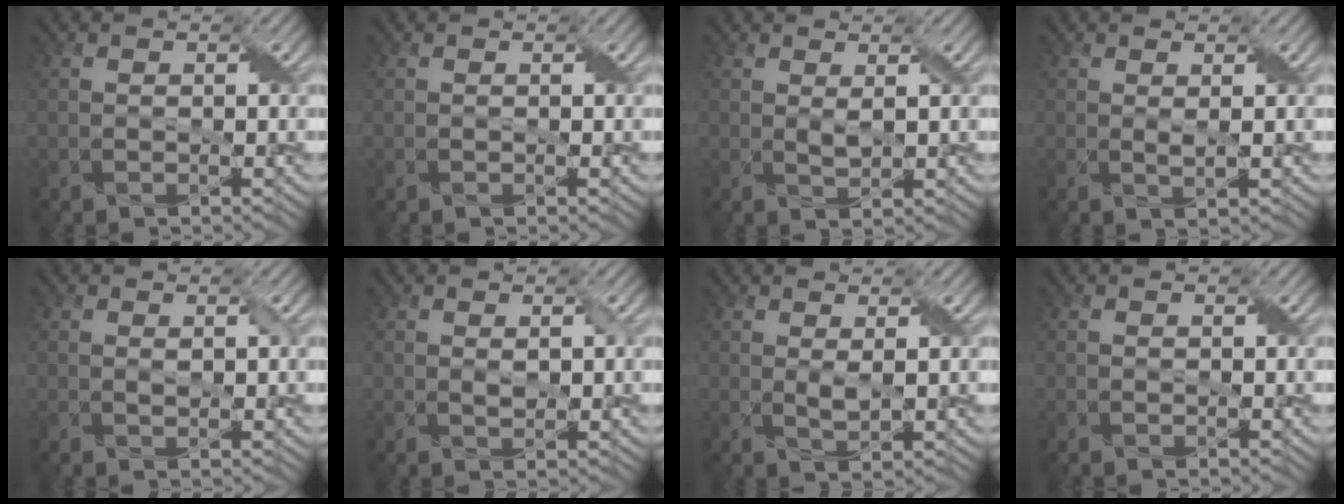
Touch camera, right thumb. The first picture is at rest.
{"total": 0.0}
{"total": 1.3, "force": [0.8, 0.2, 1.0], "torque": [-0.027, -0.002, 0.017]}
{"total": 0.9, "force": [0.6, 0.0, 0.7], "torque": [-0.020, 0.001, 0.009]}
{"total": 0.8, "force": [0.3, 0.3, 0.7], "torque": [-0.015, -0.001, 0.007]}
{"total": 1.4, "force": [0.4, 0.7, 1.1], "torque": [-0.024, -0.003, 0.010]}
{"total": 1.5, "force": [0.8, 0.3, 1.3], "torque": [-0.034, -0.002, 0.018]}
{"total": 0.0}